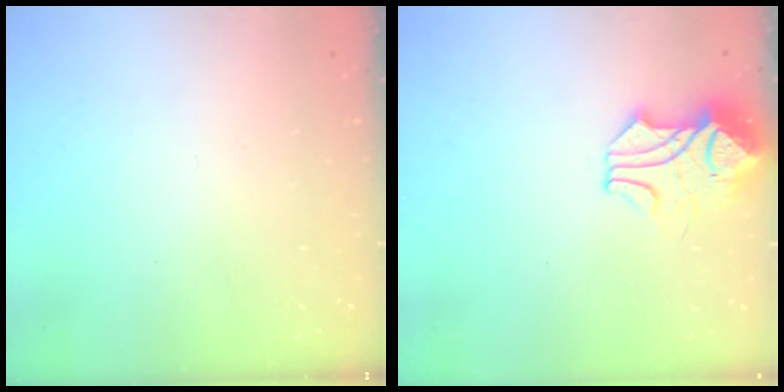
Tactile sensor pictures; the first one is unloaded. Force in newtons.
{"total": 7.0, "press": 6.9, "slide": 1.3}